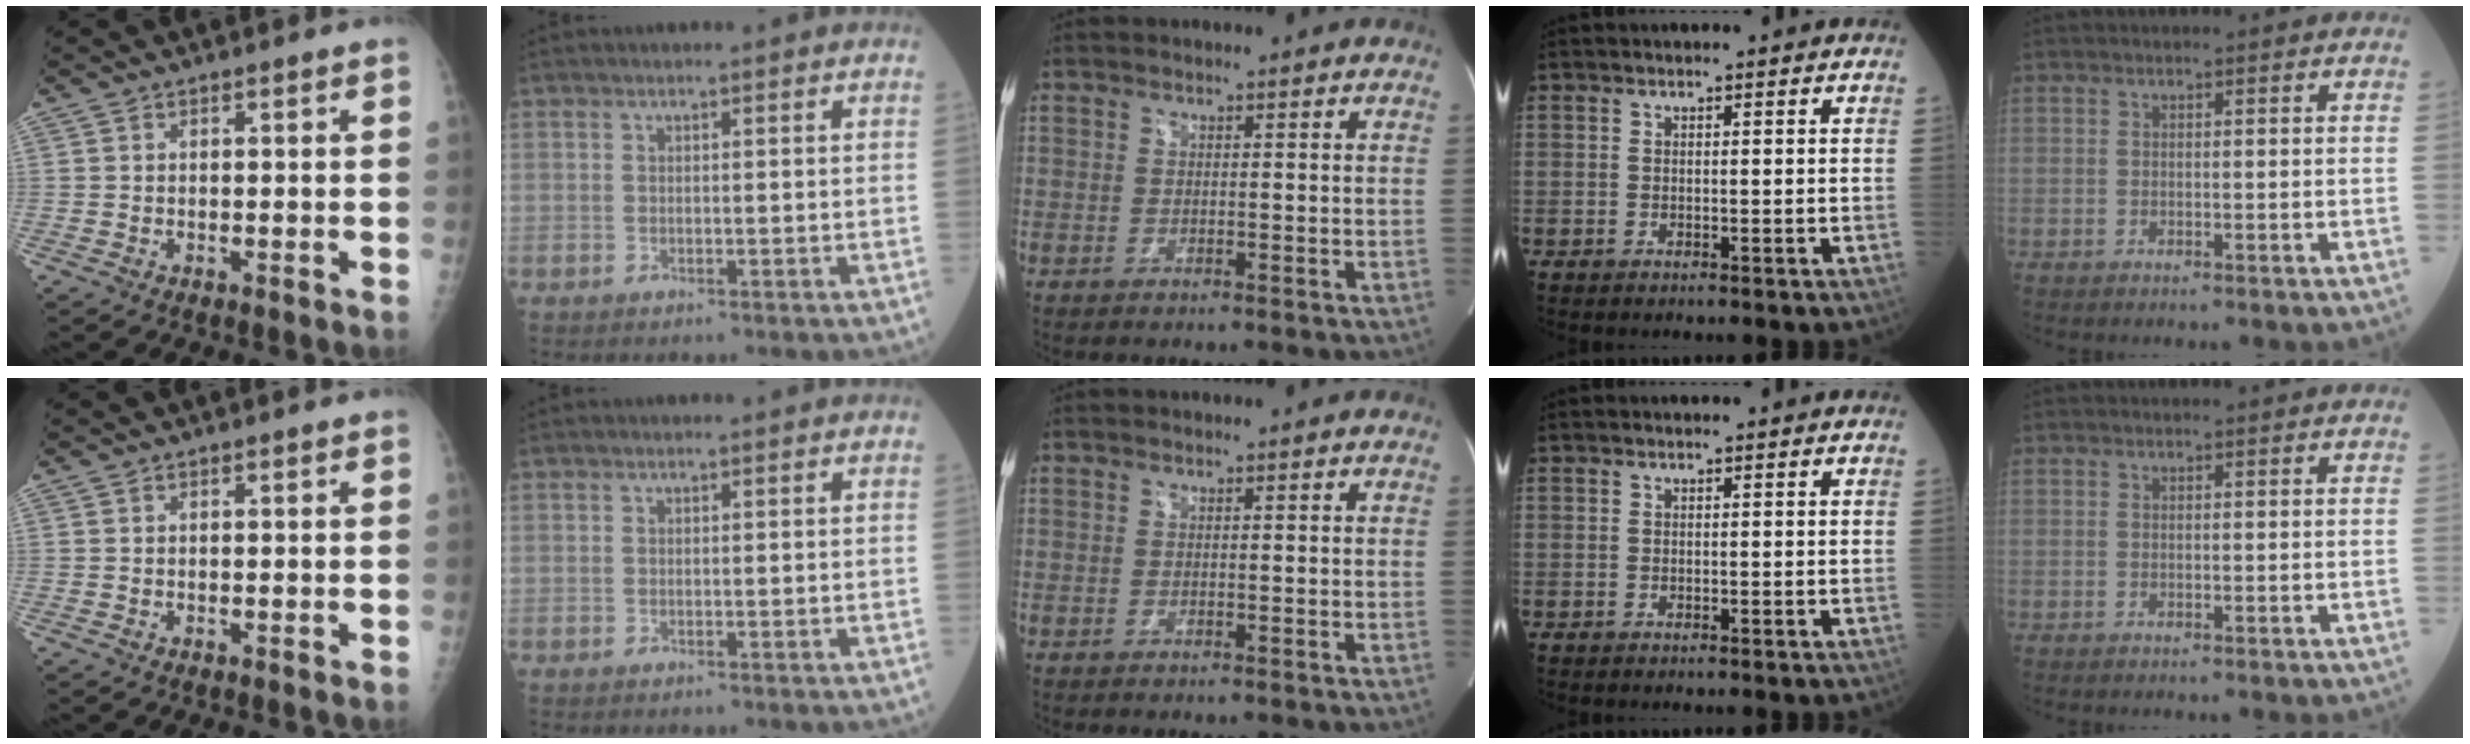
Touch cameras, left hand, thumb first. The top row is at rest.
{}